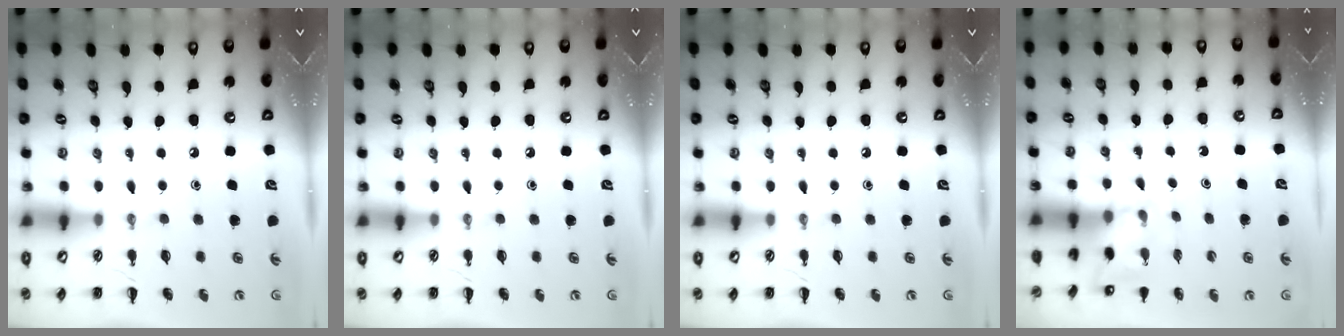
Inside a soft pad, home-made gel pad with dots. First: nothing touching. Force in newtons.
{"total": 0.0}
{"total": 0.0}
{"total": 3.6, "press": 3.5, "slide": 0.8}